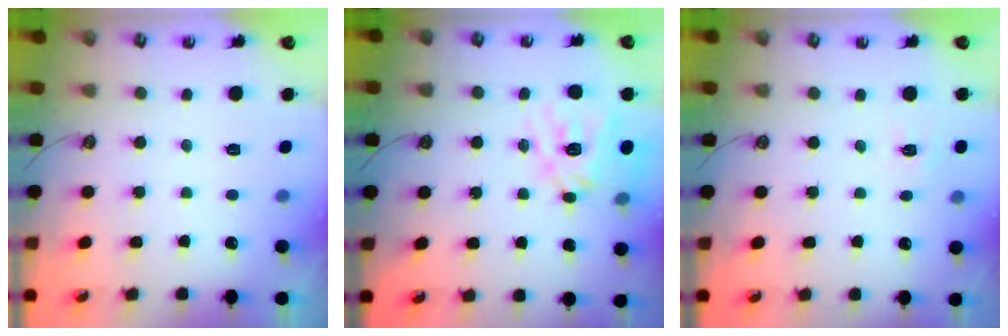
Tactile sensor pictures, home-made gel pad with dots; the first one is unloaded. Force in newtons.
{"total": 16.9, "press": 16.8, "slide": 1.5}
{"total": 4.8, "press": 4.7, "slide": 0.7}